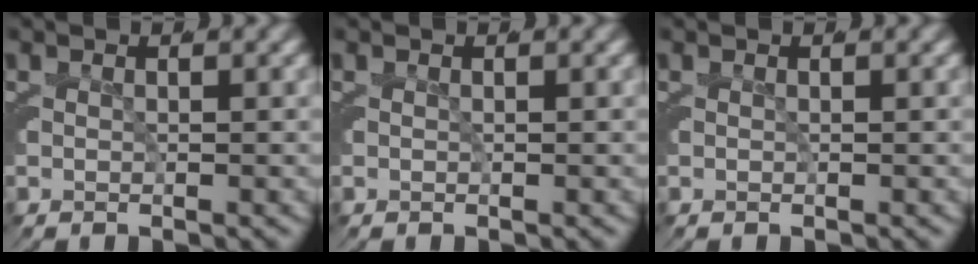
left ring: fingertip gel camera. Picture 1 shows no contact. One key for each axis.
{"total": 0.0}
{"total": 0.0}